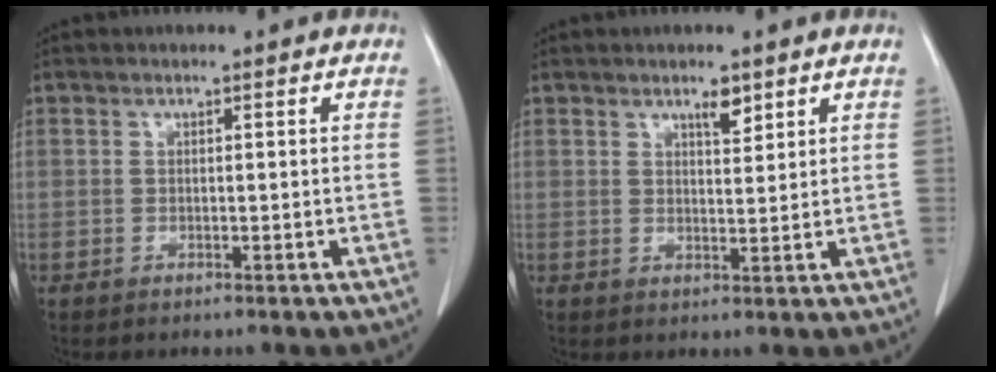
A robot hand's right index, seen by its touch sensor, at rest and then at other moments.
{"total": 2.7, "force": [1.9, 0.8, 1.7], "torque": [-0.029, -0.003, 0.033]}